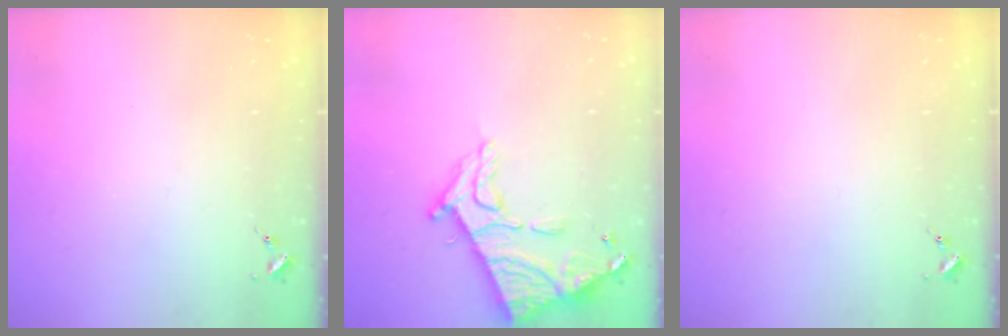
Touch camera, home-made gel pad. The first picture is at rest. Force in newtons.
{"total": 15.3, "press": 15.3, "slide": 1.2}
{"total": 0.0}